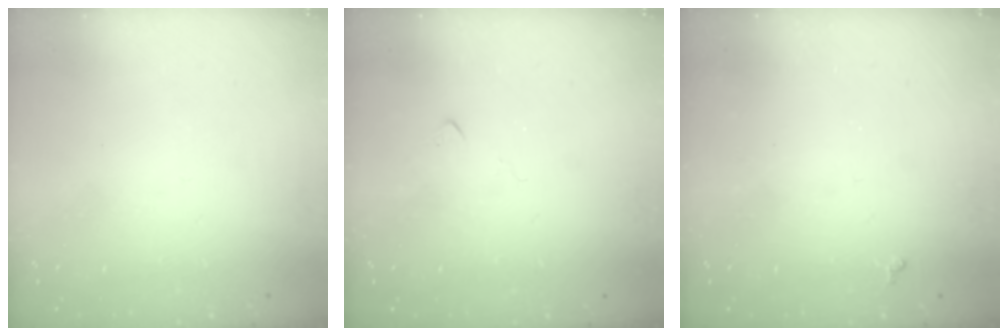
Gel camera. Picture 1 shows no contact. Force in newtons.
{"total": 5.4, "press": 5.4, "slide": 0.7}
{"total": 3.0, "press": 3.0, "slide": 0.5}